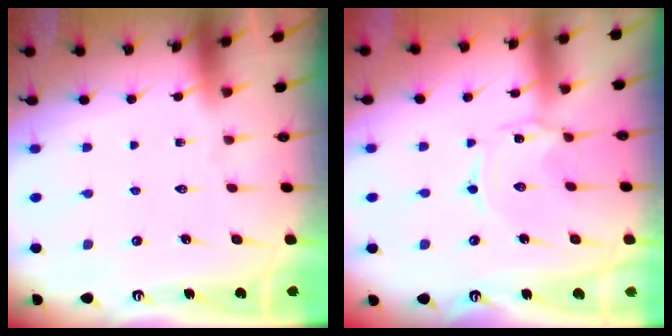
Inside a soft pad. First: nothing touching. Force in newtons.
{"total": 0.6, "press": 0.6, "slide": 0.1}